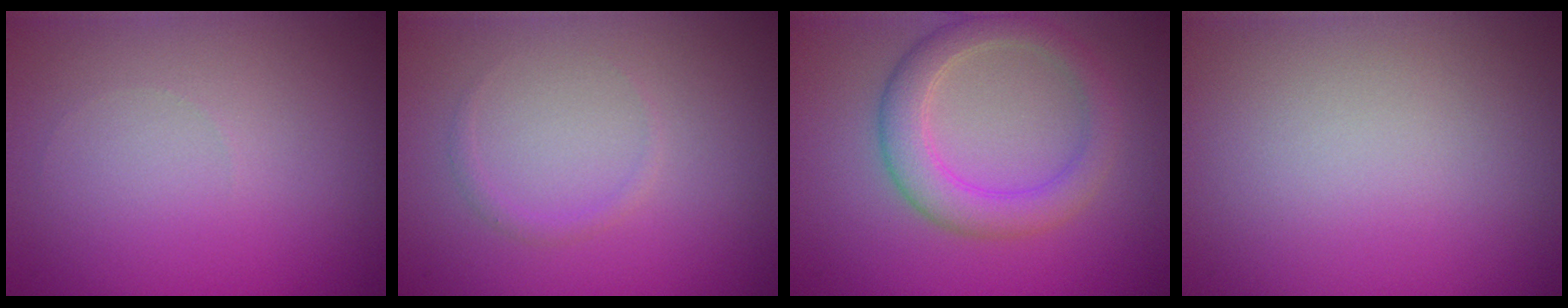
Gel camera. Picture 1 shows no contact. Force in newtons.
{"total": 0.7, "press": 0.7, "slide": 0.1}
{"total": 3.9, "press": 3.9, "slide": 0.0}
{"total": 0.0}